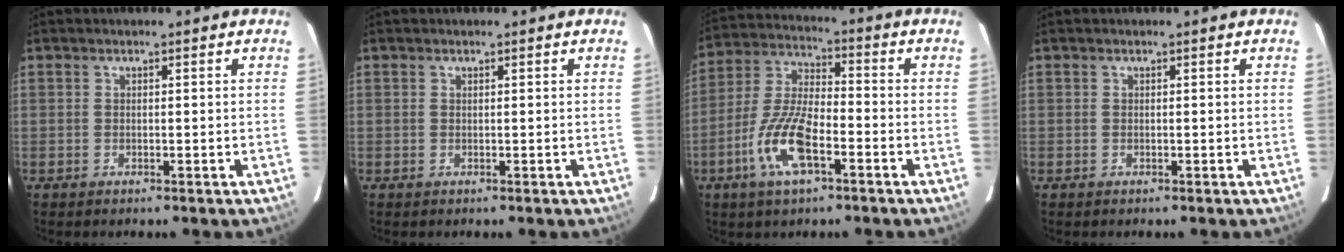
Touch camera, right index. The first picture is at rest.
{"total": 0.0}
{"total": 12.4, "force": [-5.7, 4.3, 10.2], "torque": [-0.219, -0.003, -0.112]}
{"total": 0.0}